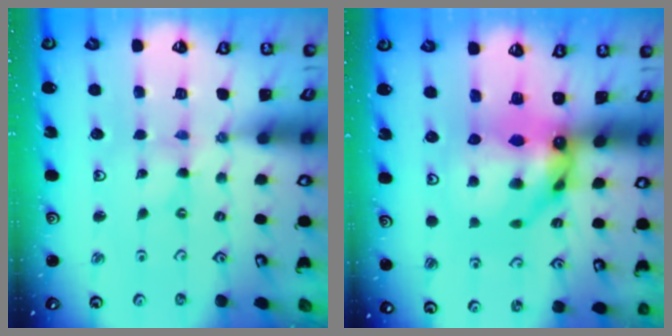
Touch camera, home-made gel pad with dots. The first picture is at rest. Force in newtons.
{"total": 14.1, "press": 14.0, "slide": 1.6}